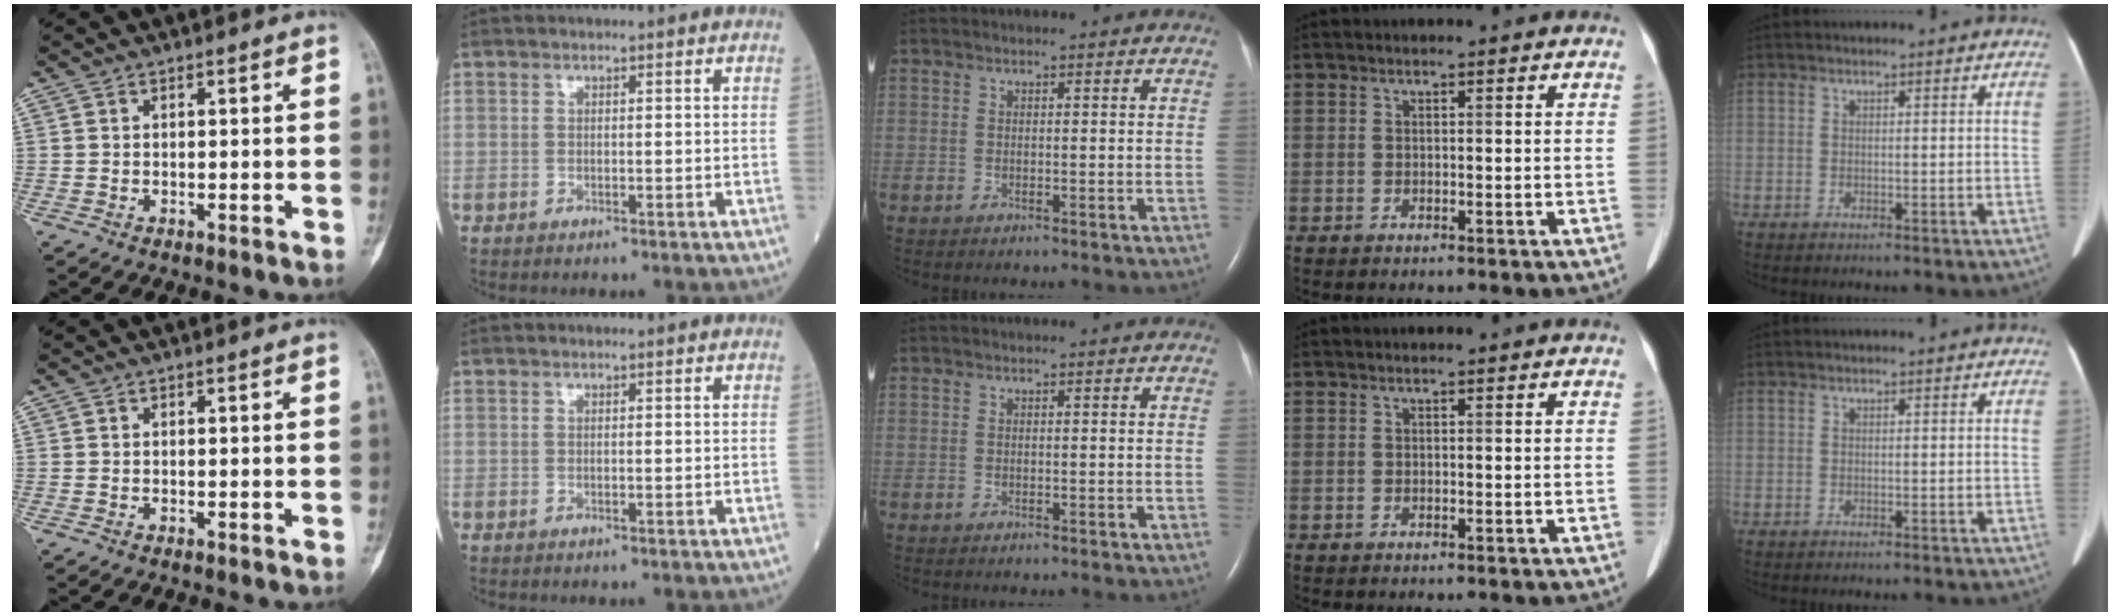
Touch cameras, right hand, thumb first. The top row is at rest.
{}